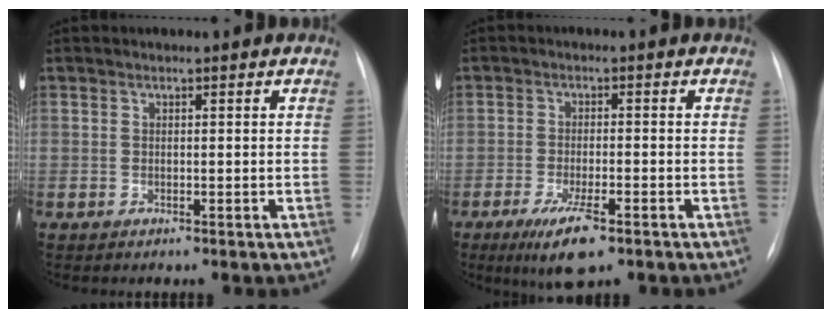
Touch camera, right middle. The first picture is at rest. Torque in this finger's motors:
{"motor_torque": [1.03, -1.11, 0.16, 0.07]}